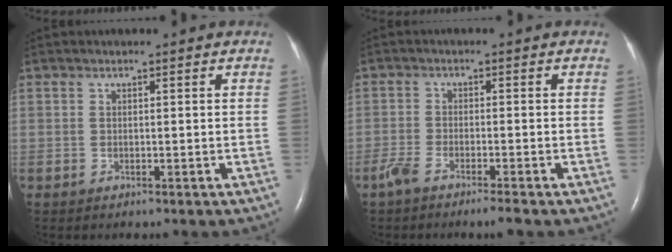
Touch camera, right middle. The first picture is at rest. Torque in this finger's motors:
{"motor_torque": [0.36, -0.35, 0.24, 0.03]}